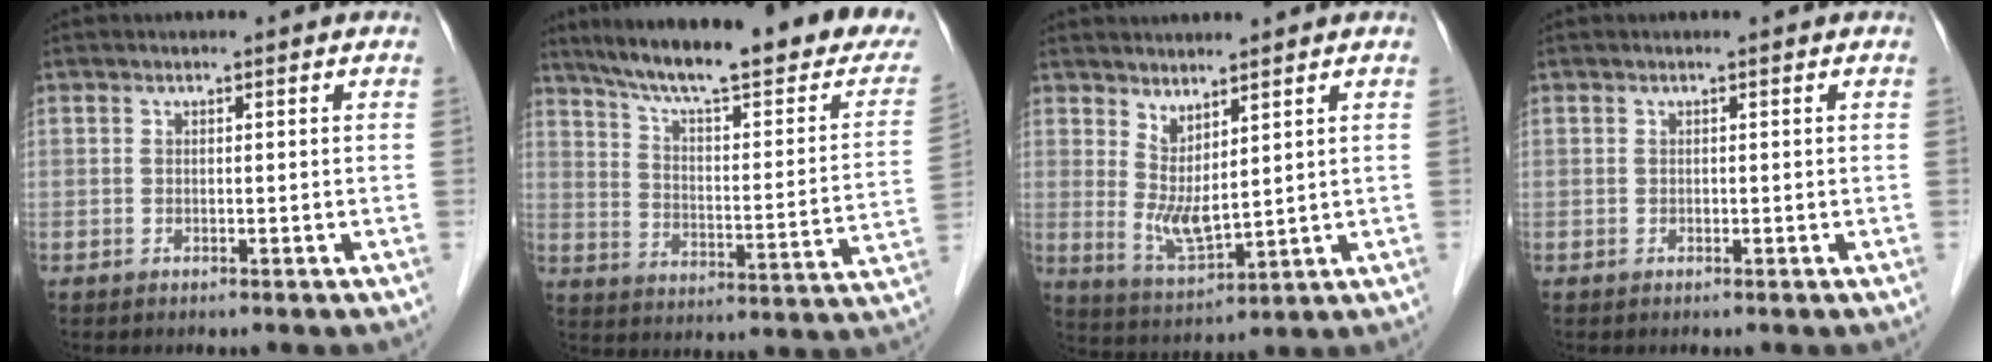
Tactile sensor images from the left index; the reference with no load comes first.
{"total": 27.0, "force": [21.9, 3.8, 15.3], "torque": [-0.229, -0.031, 0.290]}
{"total": 5.3, "force": [2.6, 1.4, 4.4], "torque": [-0.100, -0.017, 0.067]}
{"total": 0.0}